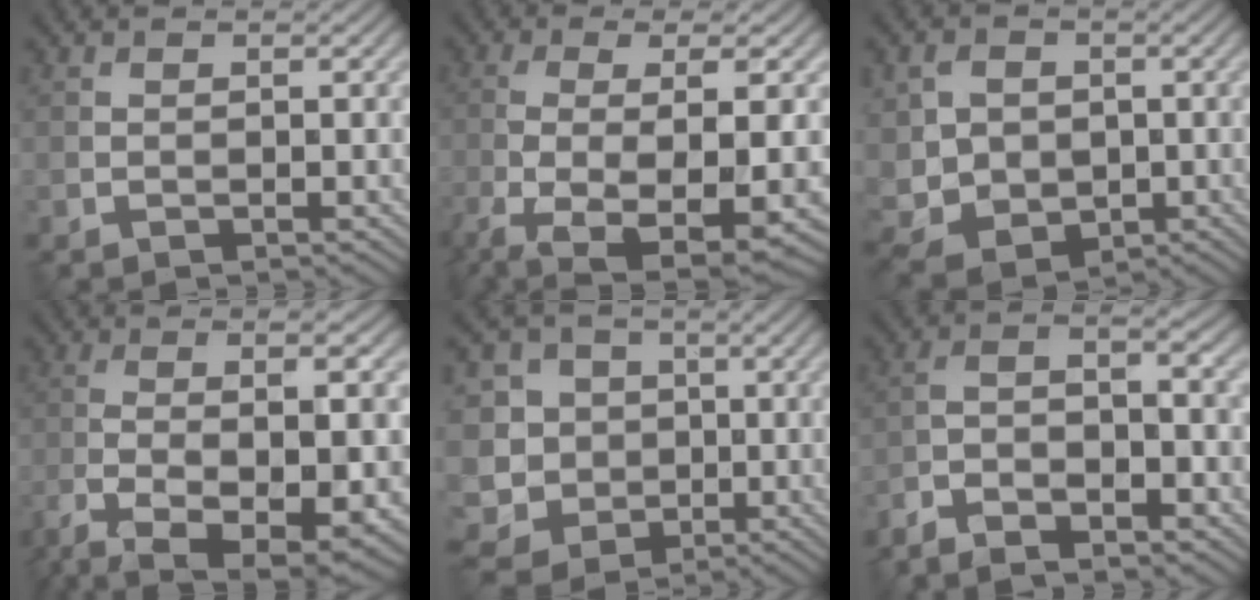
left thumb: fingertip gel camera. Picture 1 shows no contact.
{"total": 10.2, "force": [-3.8, 2.9, 9.0], "torque": [-0.162, -0.014, -0.057]}
{"total": 6.6, "force": [-0.1, 5.7, 3.3], "torque": [-0.097, -0.020, 0.003]}
{"total": 13.2, "force": [-6.1, 3.9, 11.1], "torque": [-0.212, -0.017, -0.089]}
{"total": 9.1, "force": [-1.5, 8.3, 3.4], "torque": [-0.117, 0.001, -0.049]}
{"total": 7.8, "force": [-5.3, 1.9, 5.4], "torque": [-0.097, -0.005, -0.101]}